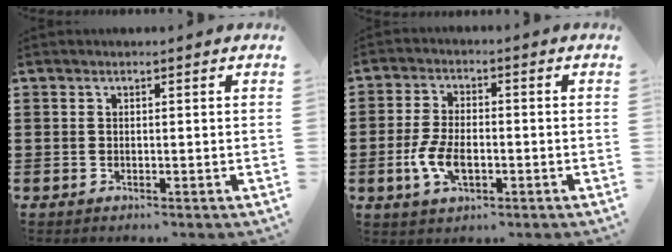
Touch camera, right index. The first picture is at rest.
{"total": 5.8, "force": [-1.6, 2.9, 4.8], "torque": [-0.111, -0.005, -0.032]}